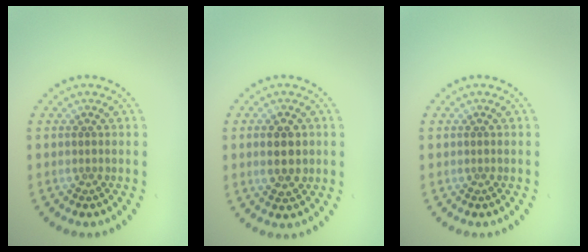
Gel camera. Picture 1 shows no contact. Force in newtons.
{"total": 3.0, "press": 3.0, "slide": 0.2}
{"total": 0.0}